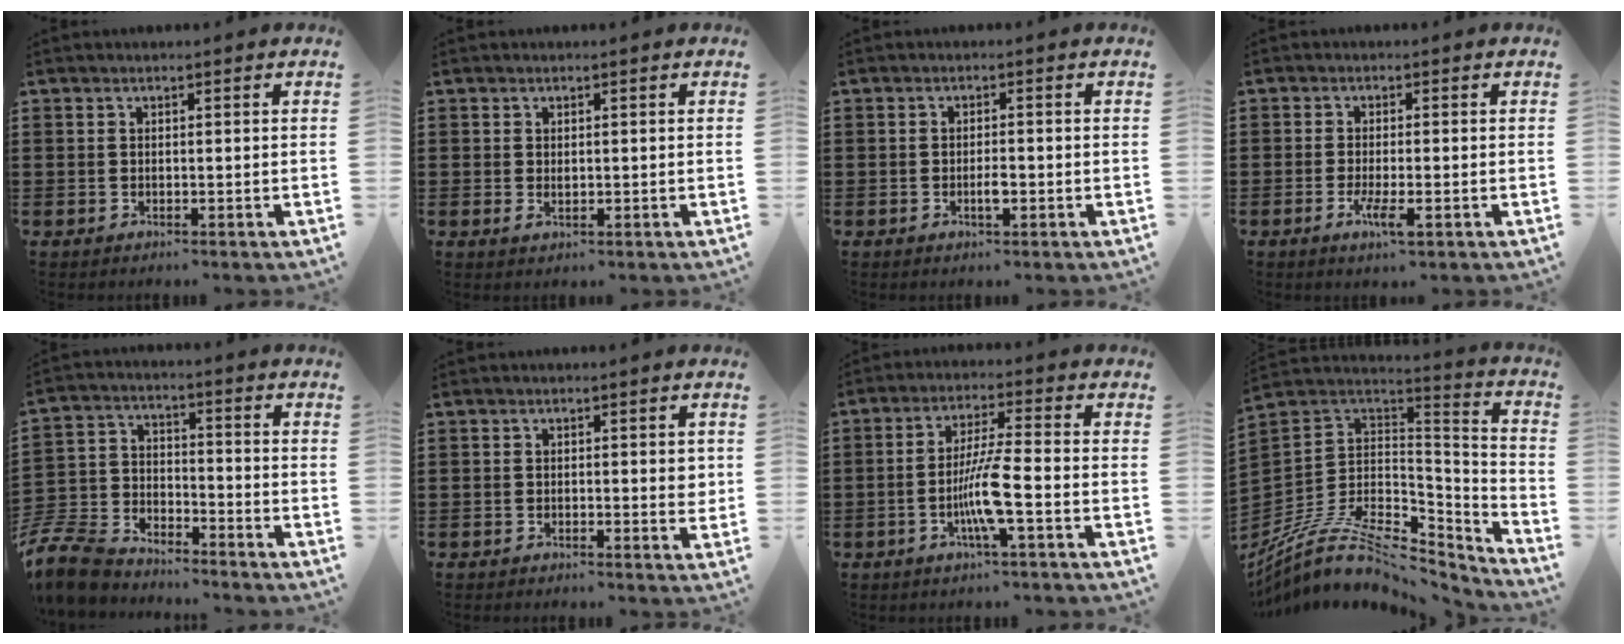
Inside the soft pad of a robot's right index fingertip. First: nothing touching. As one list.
[{"total": 0.9, "force": [0.1, 0.5, 0.8], "torque": [-0.016, 0.004, 0.001]}, {"total": 2.4, "force": [-0.7, 0.7, 2.1], "torque": [-0.039, 0.002, -0.013]}, {"total": 3.8, "force": [-1.7, 0.6, 3.3], "torque": [-0.068, -0.013, -0.031]}, {"total": 9.0, "force": [-8.5, 2.2, 1.8], "torque": [-0.064, 0.012, -0.175]}, {"total": 1.7, "force": [-0.3, 0.4, 1.6], "torque": [-0.030, -0.003, -0.006]}, {"total": 7.5, "force": [-2.5, 0.4, 7.1], "torque": [-0.140, -0.011, -0.052]}, {"total": 10.8, "force": [-6.8, 5.1, 6.6], "torque": [-0.146, 0.003, -0.127]}]